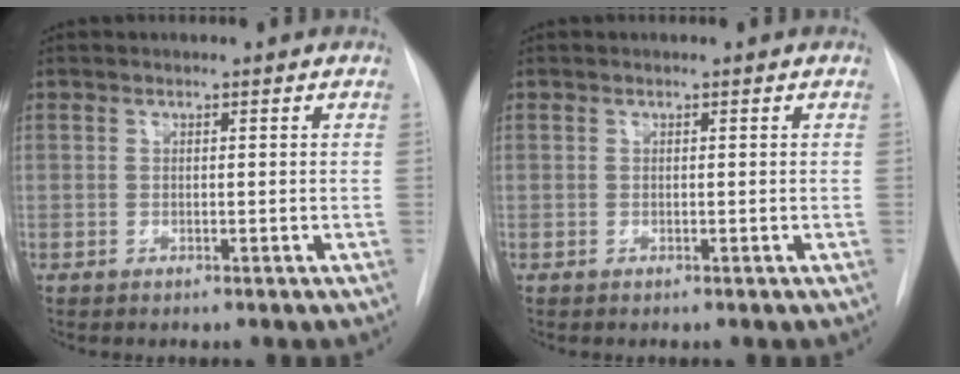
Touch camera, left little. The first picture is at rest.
{"total": 0.0}